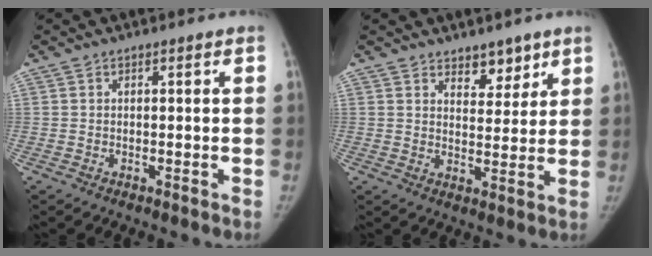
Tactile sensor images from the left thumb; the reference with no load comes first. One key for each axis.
{"total": 5.4, "fx": 3.9, "fy": 2.9, "fz": 2.4, "tx": -0.001, "ty": -0.029, "tz": 0.061}